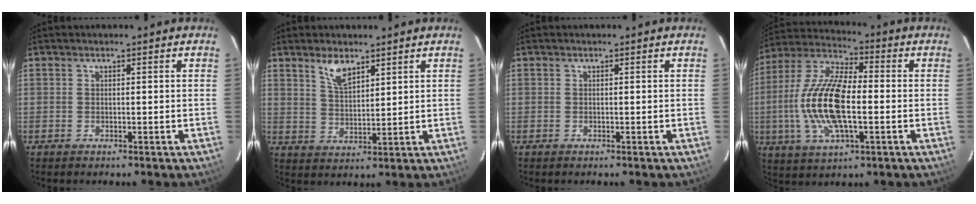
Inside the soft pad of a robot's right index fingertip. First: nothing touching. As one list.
[{"total": 5.4, "force": [3.7, 2.1, 3.3], "torque": [-0.060, 0.001, 0.073]}, {"total": 0.0}, {"total": 17.1, "force": [-2.2, 6.6, 15.6], "torque": [-0.322, 0.002, -0.048]}]